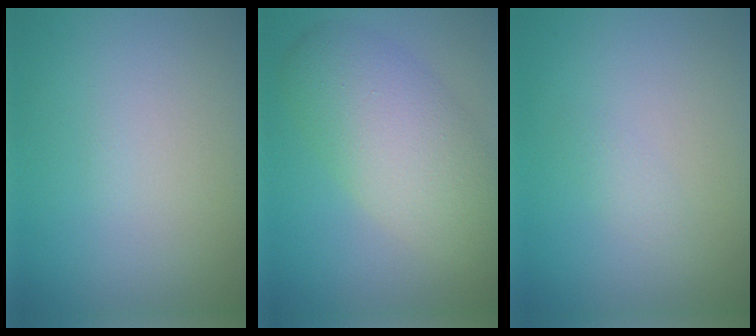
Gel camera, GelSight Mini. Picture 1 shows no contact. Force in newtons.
{"total": 7.1, "press": 7.1, "slide": 0.6}
{"total": 0.9, "press": 0.9, "slide": 0.0}